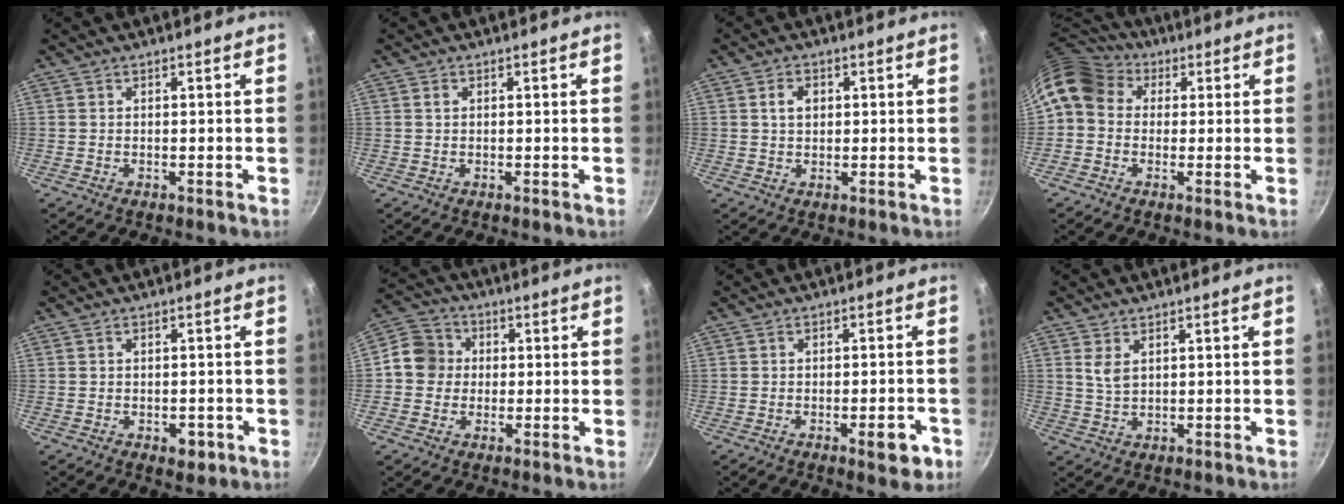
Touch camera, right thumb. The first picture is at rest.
{"total": 0.8, "force": [0.2, 0.6, 0.5], "torque": [-0.011, 0.002, 0.003]}
{"total": 3.3, "force": [0.8, 2.4, 2.1], "torque": [-0.026, 0.002, 0.012]}
{"total": 11.2, "force": [2.5, 9.2, 5.9], "torque": [-0.102, 0.025, 0.025]}
{"total": 3.5, "force": [-1.3, 2.1, 2.4], "torque": [-0.021, 0.011, -0.010]}
{"total": 7.5, "force": [0.1, 6.9, 3.0], "torque": [-0.021, 0.015, -0.019]}
{"total": 5.5, "force": [-2.4, 2.1, 4.4], "torque": [-0.041, 0.016, -0.025]}
{"total": 3.3, "force": [1.4, 1.8, 2.3], "torque": [-0.042, -0.009, 0.029]}